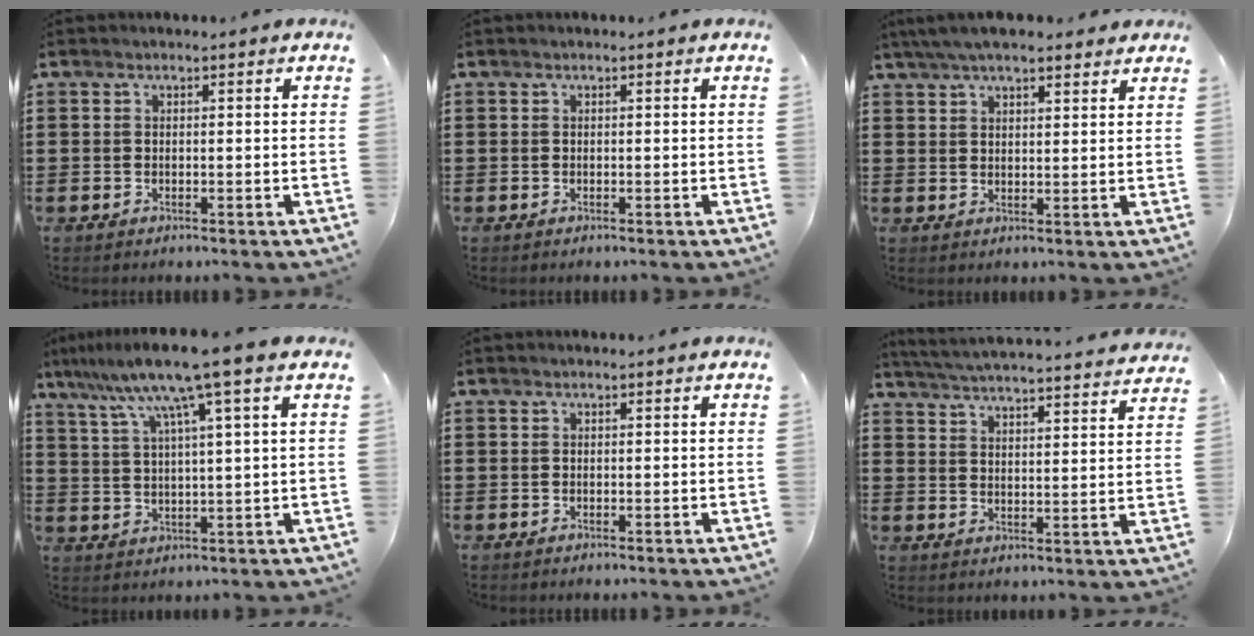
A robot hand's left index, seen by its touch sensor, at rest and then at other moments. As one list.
[{"total": 0.0}, {"total": 5.0, "force": [4.2, 1.1, 2.3], "torque": [-0.056, 0.000, 0.078]}, {"total": 9.6, "force": [6.3, -0.6, 7.3], "torque": [-0.157, -0.021, 0.104]}, {"total": 0.0}, {"total": 4.7, "force": [4.6, -0.8, 0.8], "torque": [-0.037, -0.041, 0.075]}]